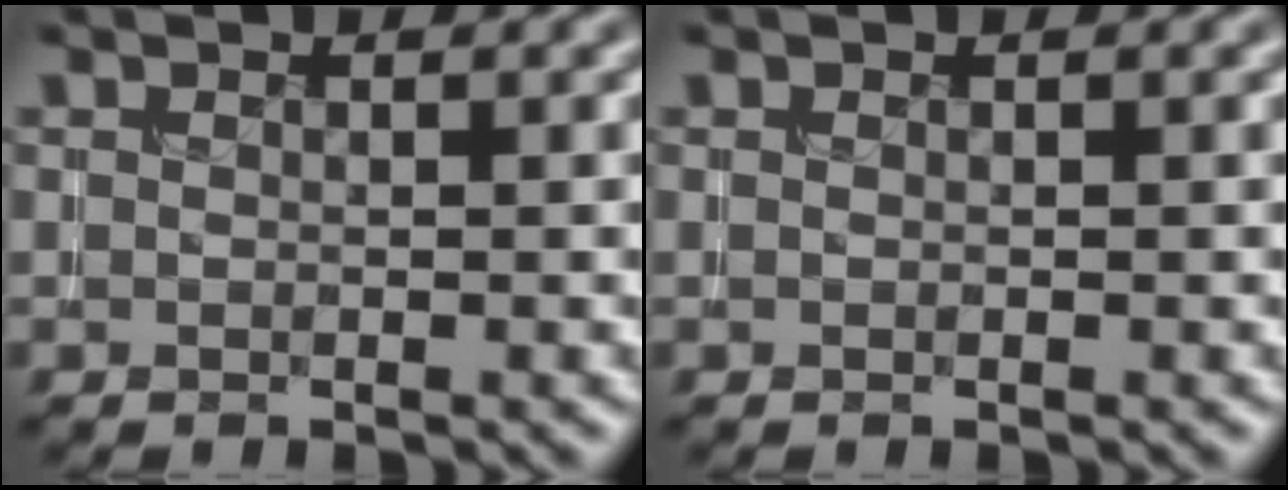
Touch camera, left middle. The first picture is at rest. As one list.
[{"total": 0.0}]